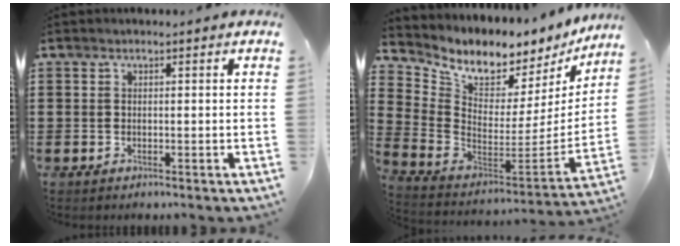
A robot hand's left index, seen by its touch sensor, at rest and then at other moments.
{"total": 5.6, "force": [5.0, 1.9, 1.6], "torque": [-0.062, -0.059, 0.083]}